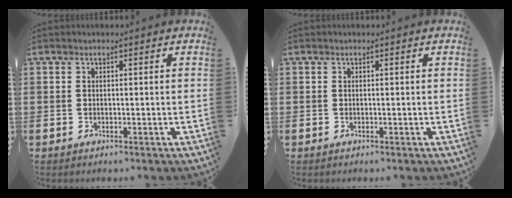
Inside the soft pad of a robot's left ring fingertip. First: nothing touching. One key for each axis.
{"total": 0.0}